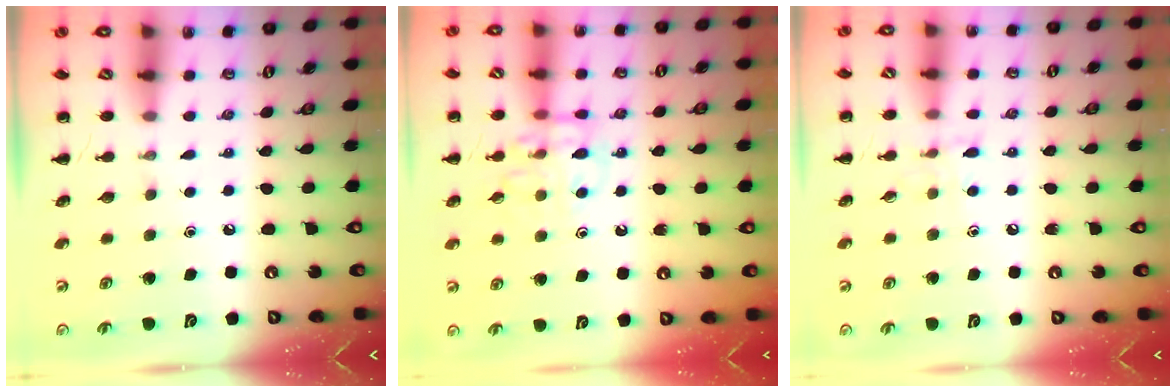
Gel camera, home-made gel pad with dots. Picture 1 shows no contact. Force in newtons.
{"total": 10.7, "press": 10.7, "slide": 0.8}
{"total": 5.7, "press": 5.4, "slide": 1.9}